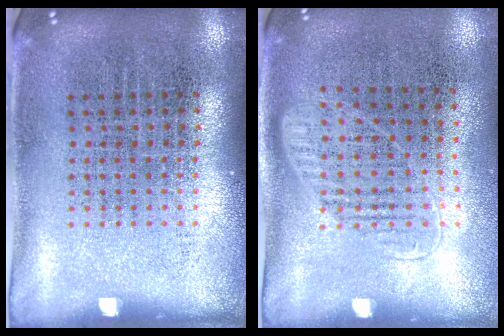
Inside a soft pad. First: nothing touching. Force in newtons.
{"total": 1.2, "press": 1.0, "slide": 0.7}